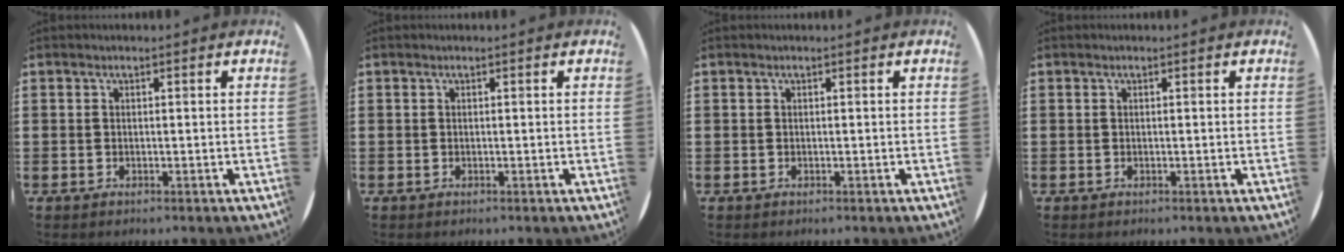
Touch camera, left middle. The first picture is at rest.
{"total": 0.0}
{"total": 0.0}
{"total": 0.0}